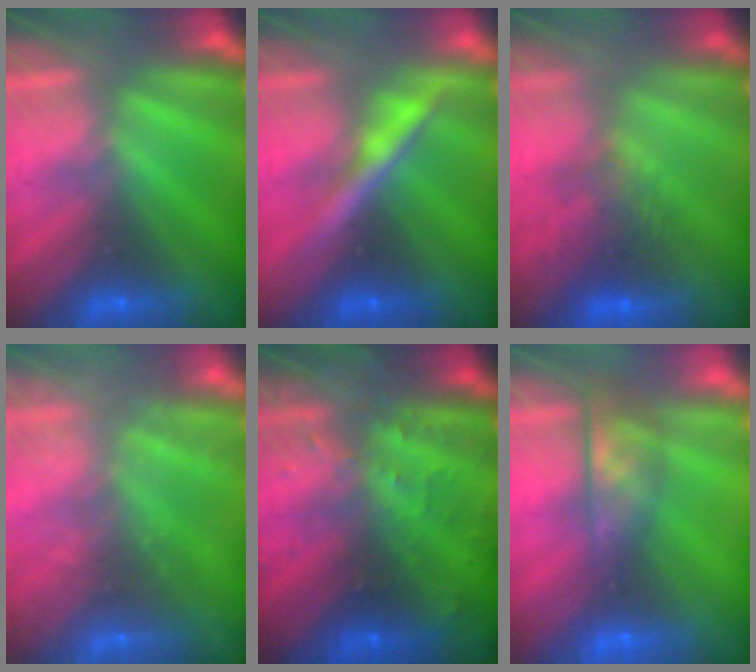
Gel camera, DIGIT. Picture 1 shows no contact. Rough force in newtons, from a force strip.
{"total": 3.6}
{"total": 7.5}
{"total": 6.8}
{"total": 7.3}
{"total": 7.2}